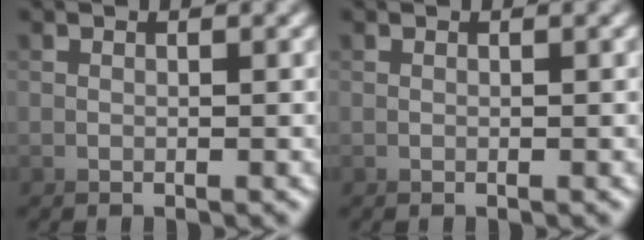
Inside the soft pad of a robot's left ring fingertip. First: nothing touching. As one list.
[{"total": 0.0}]